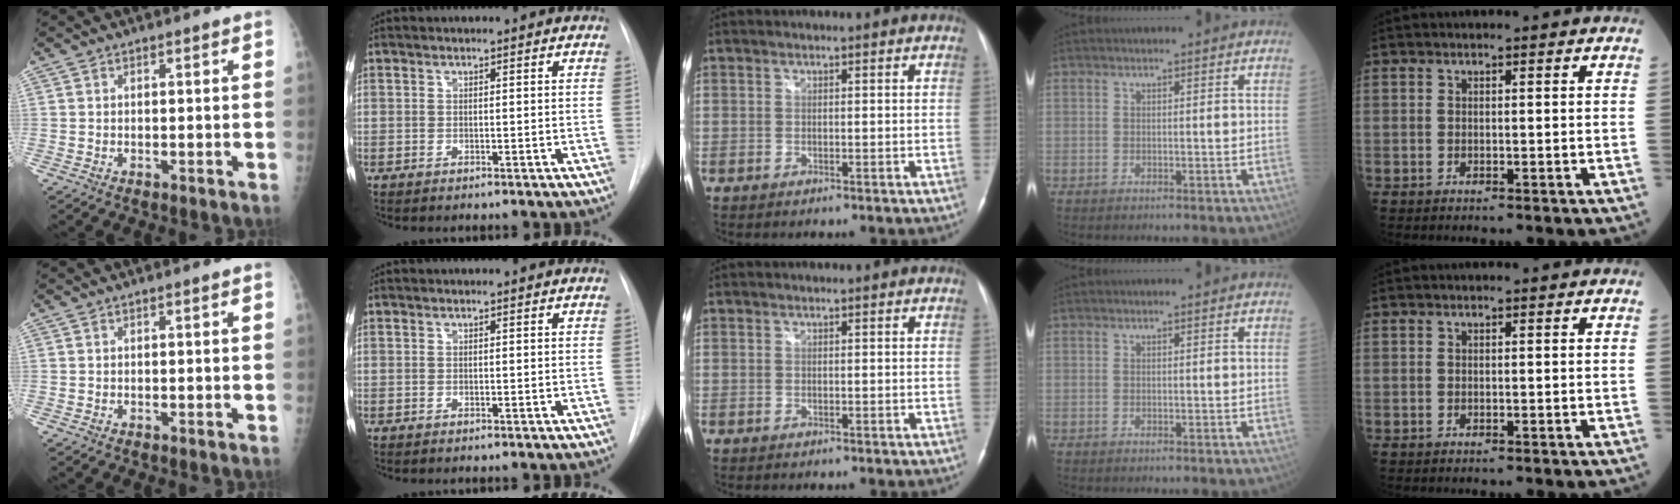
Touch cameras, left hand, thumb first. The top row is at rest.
{}